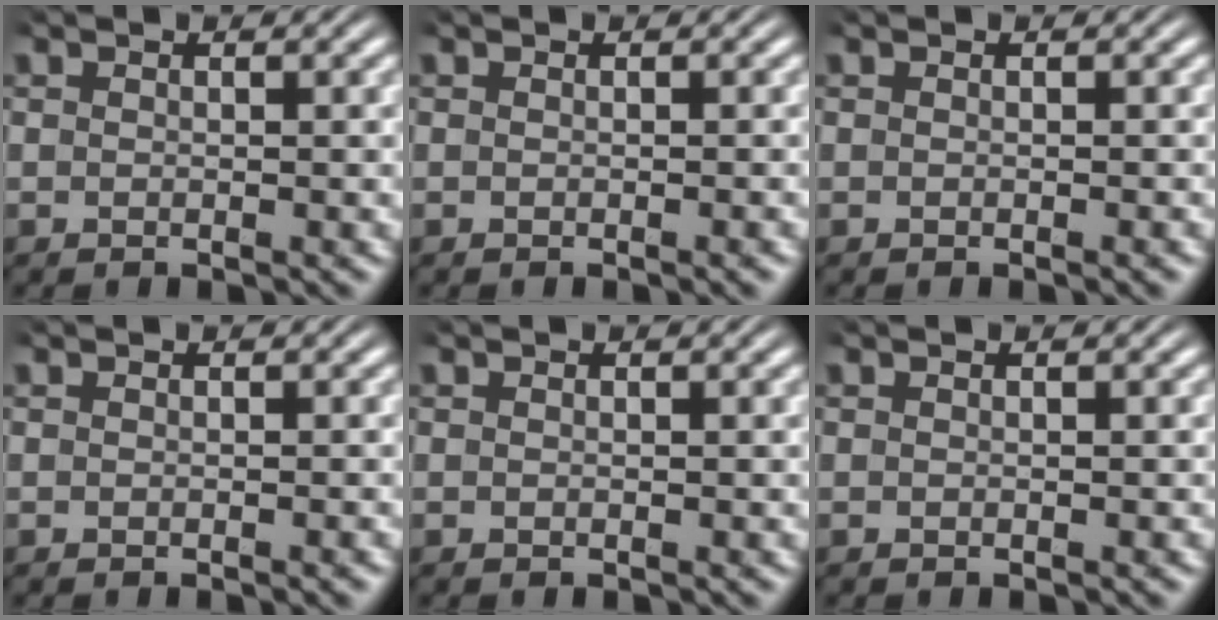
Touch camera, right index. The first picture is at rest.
{"total": 0.0}
{"total": 0.0}
{"total": 0.0}
{"total": 0.0}
{"total": 0.0}